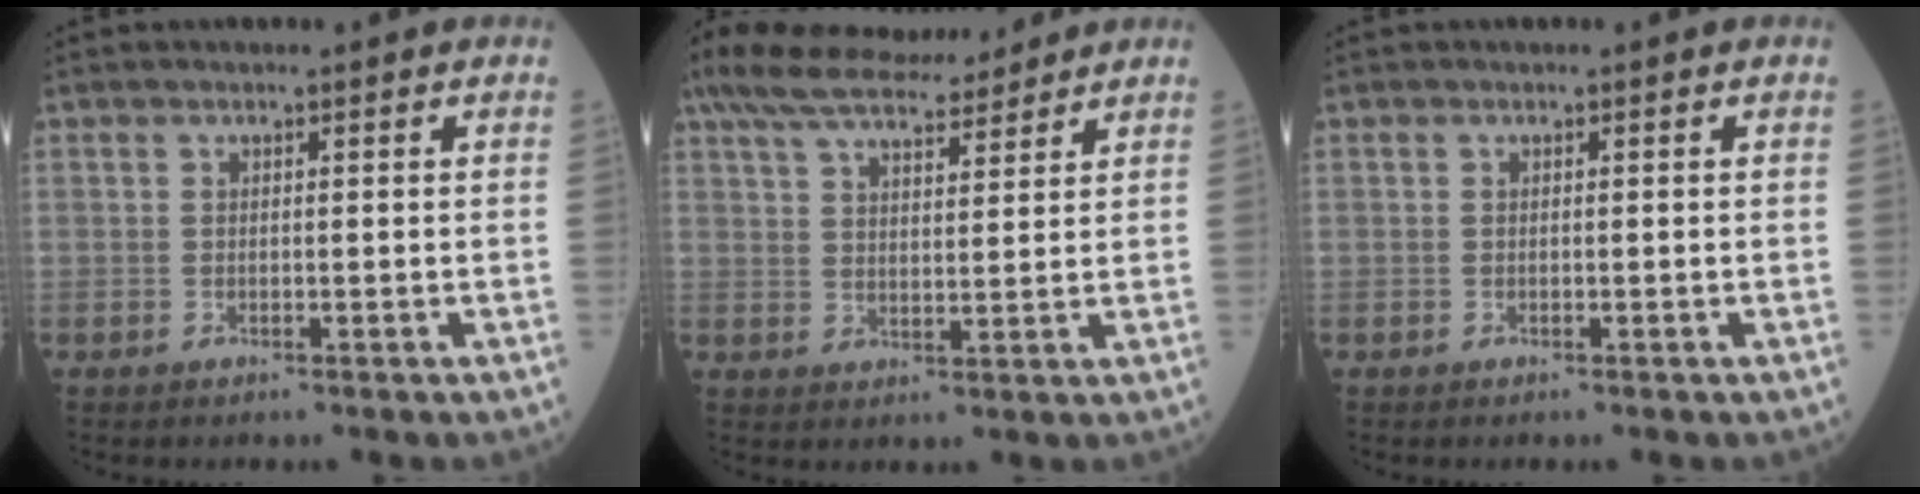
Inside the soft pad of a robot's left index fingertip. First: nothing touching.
{"total": 14.9, "force": [12.9, 3.2, 6.8], "torque": [-0.130, 0.037, 0.212]}
{"total": 0.0}